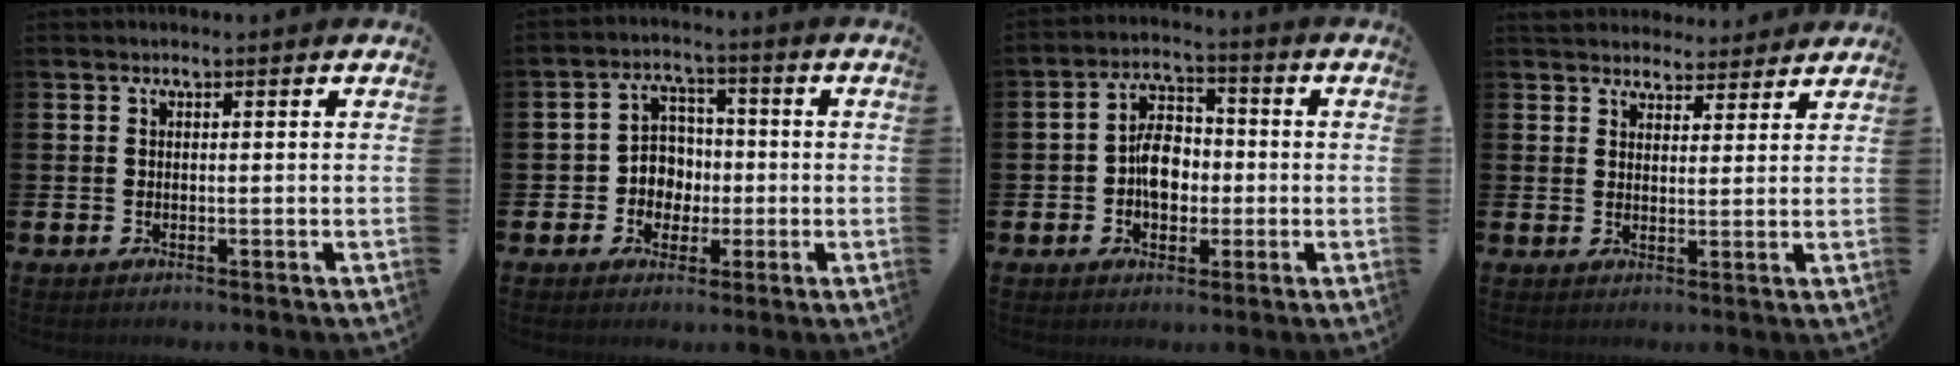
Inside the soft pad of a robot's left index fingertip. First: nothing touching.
{"total": 5.1, "force": [-0.3, 4.8, 1.7], "torque": [-0.041, 0.008, -0.013]}
{"total": 6.1, "force": [-0.5, 4.2, 4.4], "torque": [-0.072, 0.010, -0.014]}
{"total": 4.3, "force": [4.1, 1.3, -0.1], "torque": [0.001, -0.024, 0.074]}